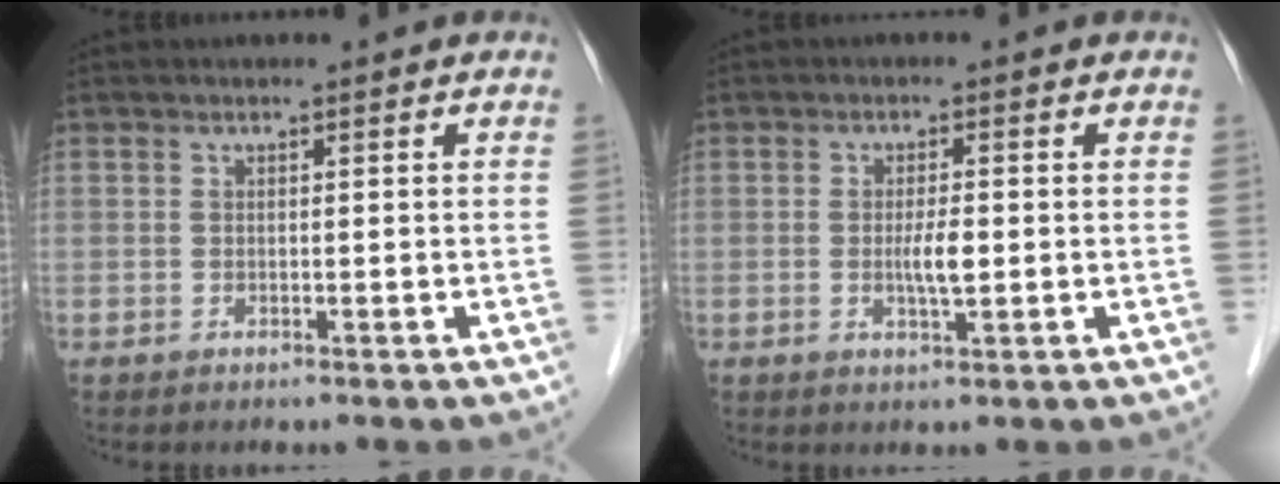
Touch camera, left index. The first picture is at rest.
{"total": 3.1, "force": [-0.4, 0.5, 3.1], "torque": [-0.060, -0.003, -0.006]}